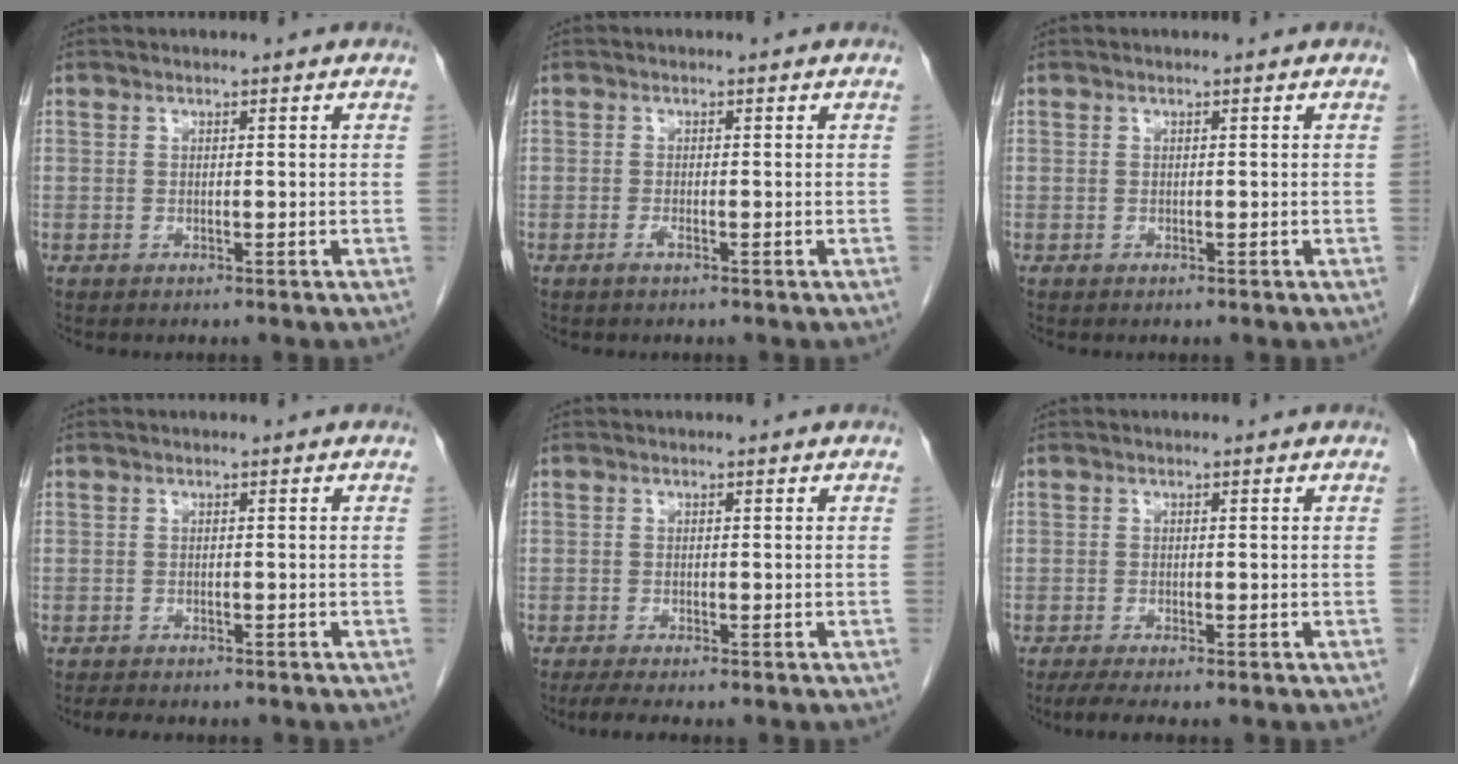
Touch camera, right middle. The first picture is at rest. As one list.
[{"total": 0.9, "force": [-0.6, 0.0, 0.7], "torque": [-0.017, -0.001, -0.011]}, {"total": 0.0}, {"total": 4.5, "force": [-3.8, 1.4, 2.0], "torque": [-0.034, -0.010, -0.048]}, {"total": 4.0, "force": [-3.2, 0.4, 2.4], "torque": [-0.040, -0.012, -0.047]}, {"total": 3.6, "force": [-2.8, 0.3, 2.3], "torque": [-0.042, -0.011, -0.045]}]